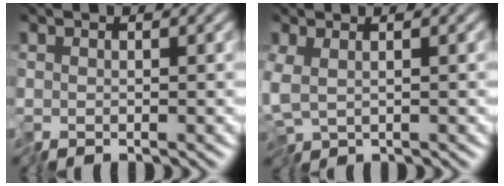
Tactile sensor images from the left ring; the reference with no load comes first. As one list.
[{"total": 3.0, "force": [-0.7, 1.8, 2.3], "torque": [-0.047, -0.008, -0.003]}]